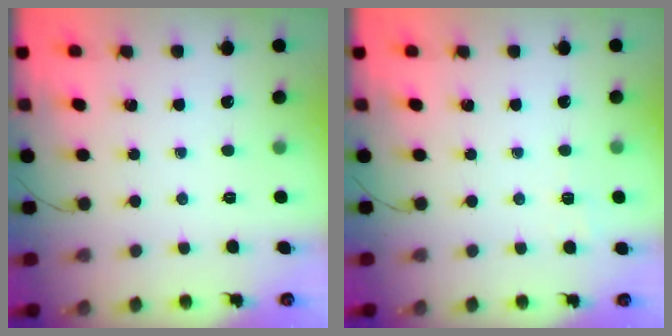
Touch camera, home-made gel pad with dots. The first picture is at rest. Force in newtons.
{"total": 1.4, "press": 0.2, "slide": 1.4}